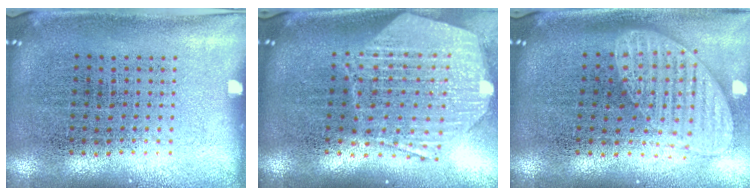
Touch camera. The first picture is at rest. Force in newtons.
{"total": 2.9, "press": 2.3, "slide": 1.8}
{"total": 1.9, "press": 1.5, "slide": 1.2}